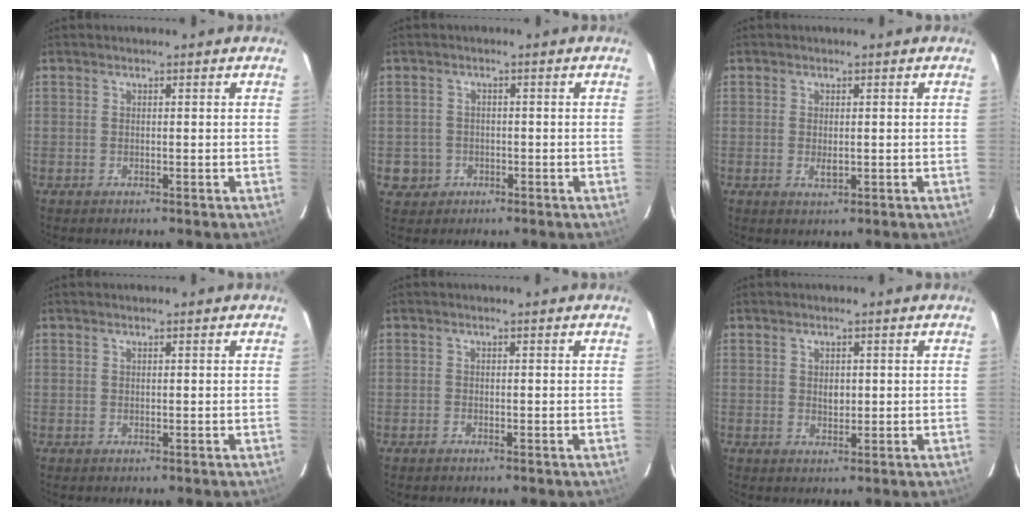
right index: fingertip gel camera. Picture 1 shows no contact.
{"total": 4.5, "force": [-1.2, 4.3, 0.4], "torque": [-0.018, 0.019, -0.011]}
{"total": 1.9, "force": [-0.3, 0.9, 1.7], "torque": [-0.031, -0.003, -0.002]}
{"total": 0.0}
{"total": 0.6, "force": [-0.5, 0.3, 0.0], "torque": [-0.003, 0.001, -0.010]}
{"total": 2.2, "force": [0.3, 1.7, 1.4], "torque": [-0.021, 0.002, 0.007]}